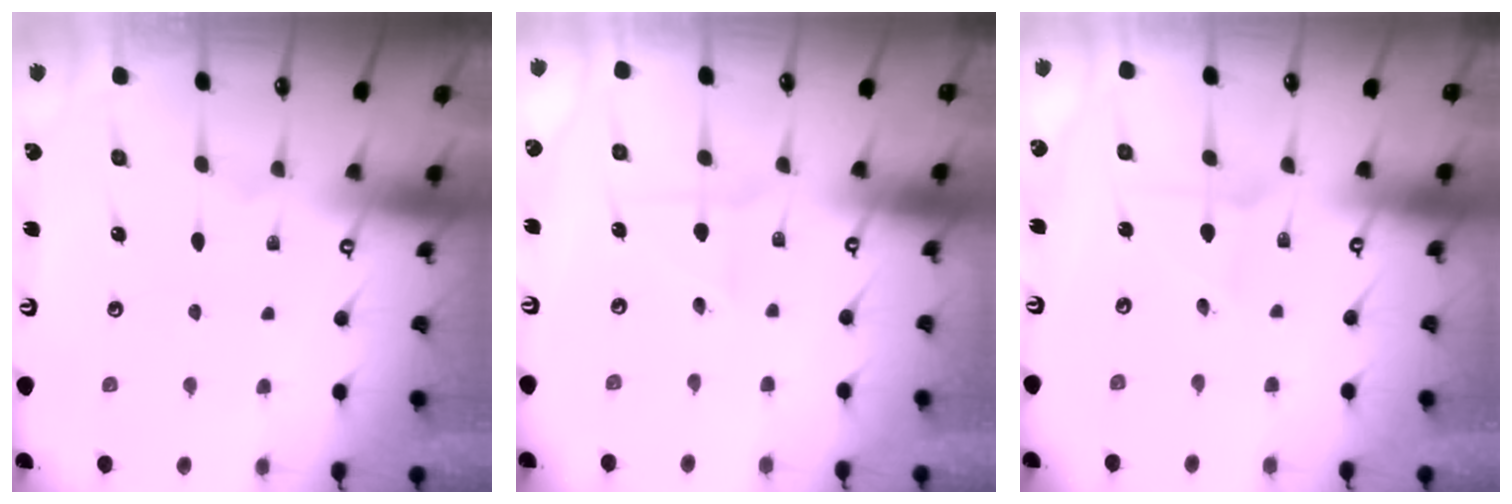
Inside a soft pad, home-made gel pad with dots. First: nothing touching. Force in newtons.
{"total": 3.0, "press": 2.9, "slide": 0.7}
{"total": 2.4, "press": 2.4, "slide": 0.2}